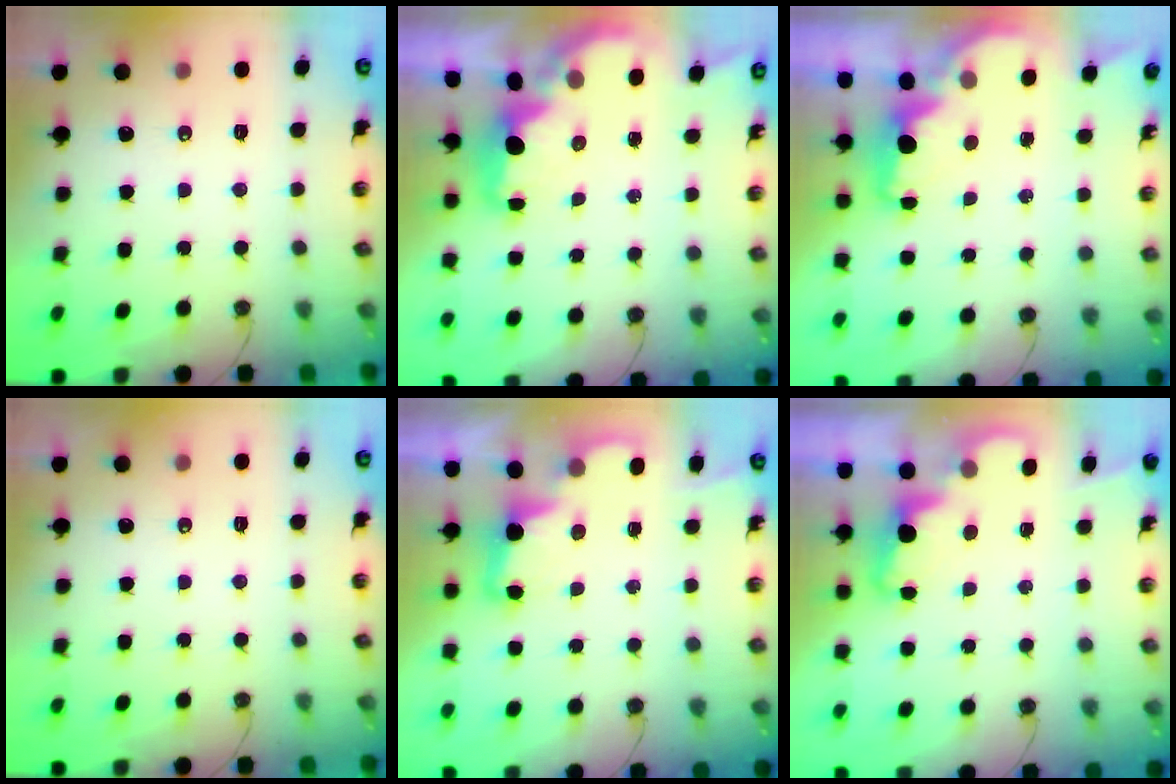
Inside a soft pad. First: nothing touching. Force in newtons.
{"total": 3.5, "press": 3.4, "slide": 0.4}
{"total": 2.5, "press": 2.4, "slide": 0.8}
{"total": 0.0}
{"total": 3.2, "press": 3.1, "slide": 0.7}
{"total": 2.3, "press": 2.3, "slide": 0.5}